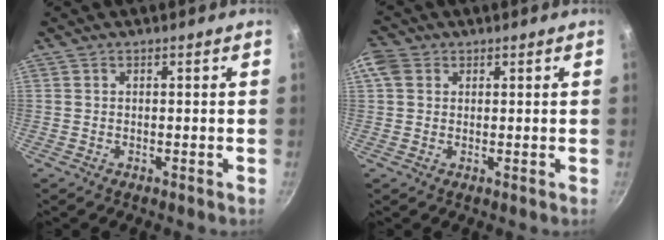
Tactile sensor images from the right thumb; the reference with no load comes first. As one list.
[{"total": 4.1, "force": [1.3, 3.4, 2.0], "torque": [-0.031, 0.001, 0.015]}]